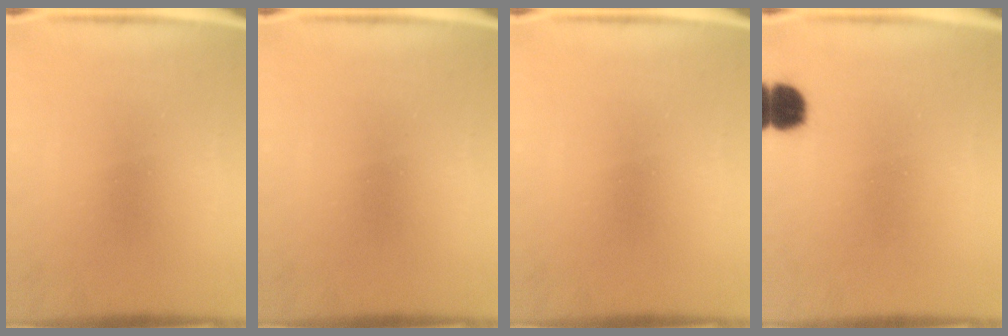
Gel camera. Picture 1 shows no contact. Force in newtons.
{"total": 0.0}
{"total": 0.0}
{"total": 4.9}